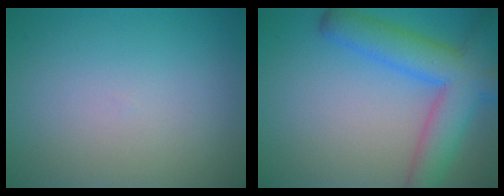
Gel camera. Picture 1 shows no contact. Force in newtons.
{"total": 7.7, "press": 7.7, "slide": 0.3}